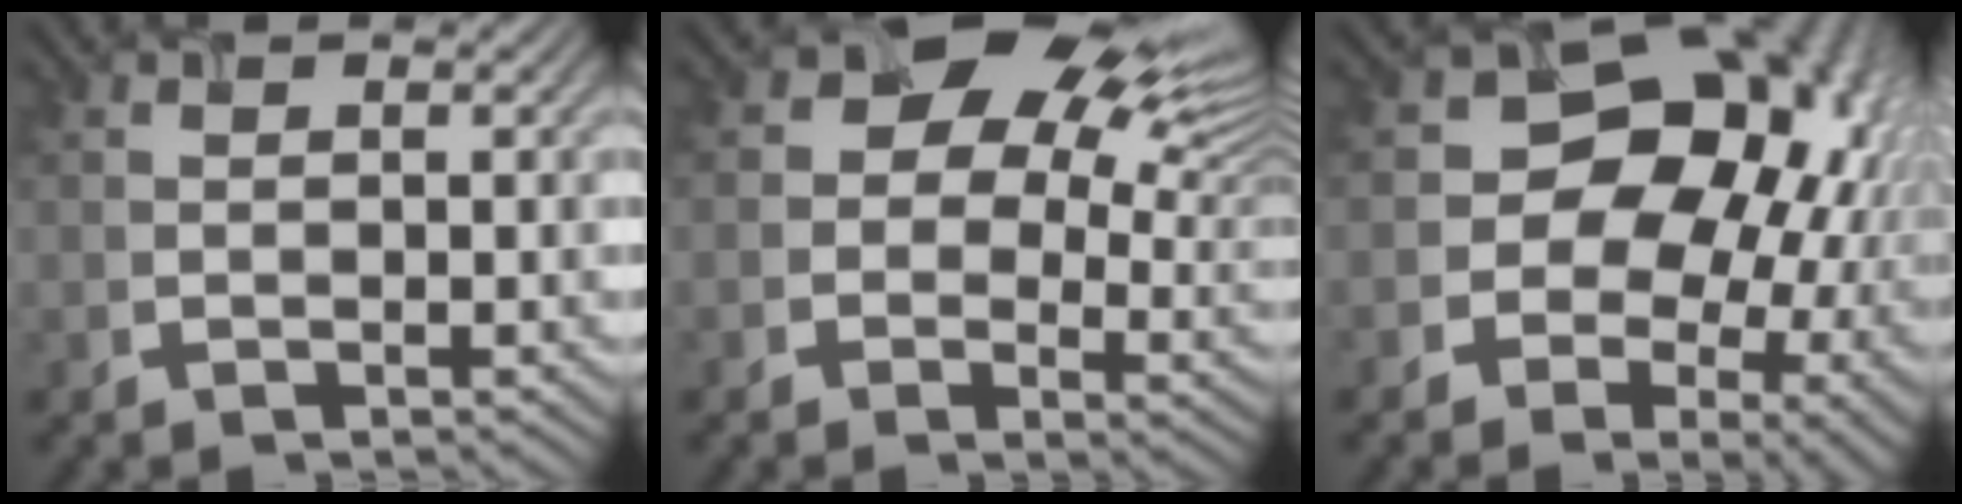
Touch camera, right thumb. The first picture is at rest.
{"total": 12.6, "force": [5.8, 8.1, 7.8], "torque": [-0.119, 0.002, 0.096]}
{"total": 16.9, "force": [1.1, 12.8, 10.9], "torque": [-0.136, -0.007, 0.011]}